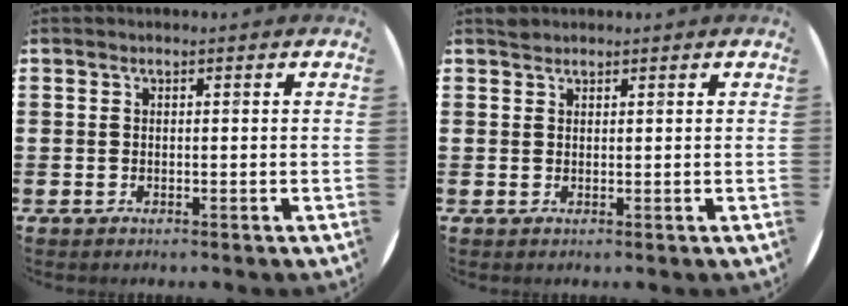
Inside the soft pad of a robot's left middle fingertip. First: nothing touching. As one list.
[{"total": 0.9, "force": [0.8, 0.3, -0.1], "torque": [0.010, -0.001, 0.014]}]